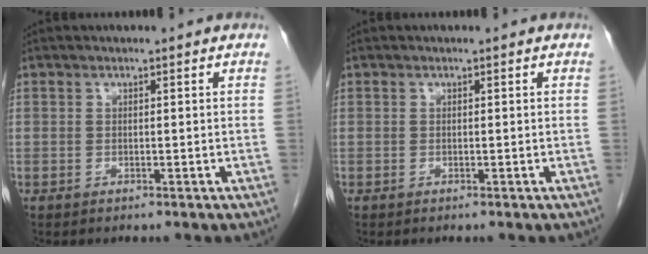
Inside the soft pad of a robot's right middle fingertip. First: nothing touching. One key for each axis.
{"total": 0.0}